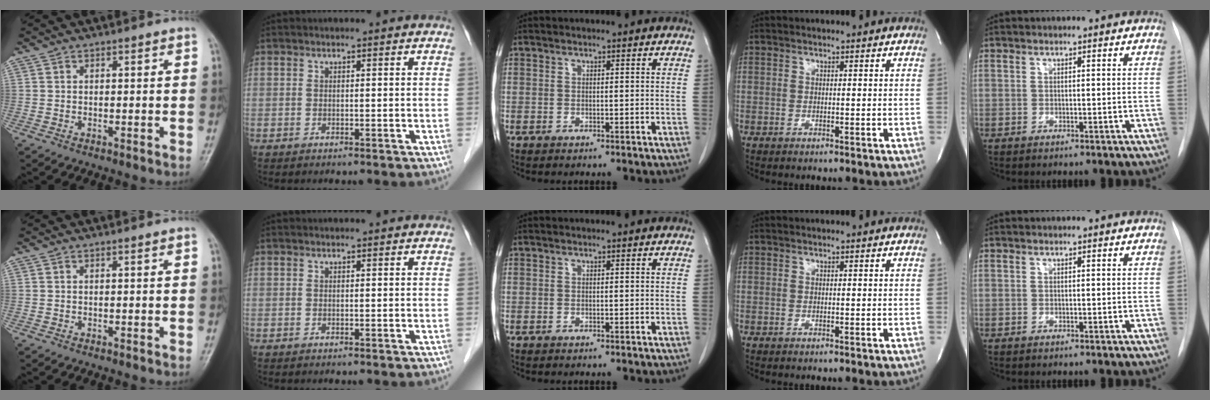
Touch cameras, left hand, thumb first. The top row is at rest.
{}